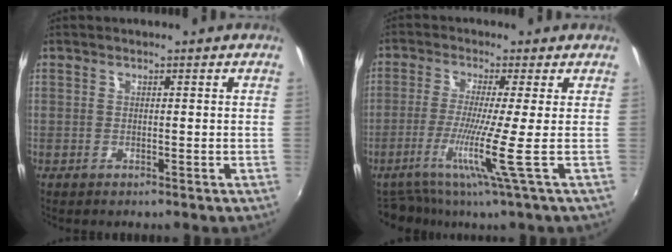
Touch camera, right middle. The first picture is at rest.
{"total": 6.8, "force": [-2.3, -1.6, 6.1], "torque": [-0.150, -0.014, -0.047]}